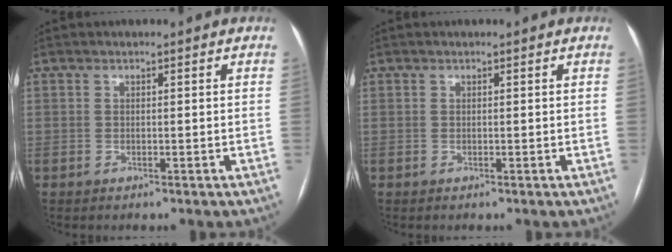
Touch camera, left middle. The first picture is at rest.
{"total": 0.0}